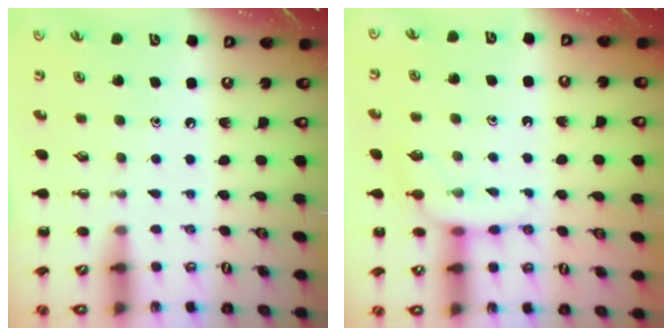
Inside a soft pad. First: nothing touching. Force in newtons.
{"total": 7.7, "press": 7.7, "slide": 0.8}